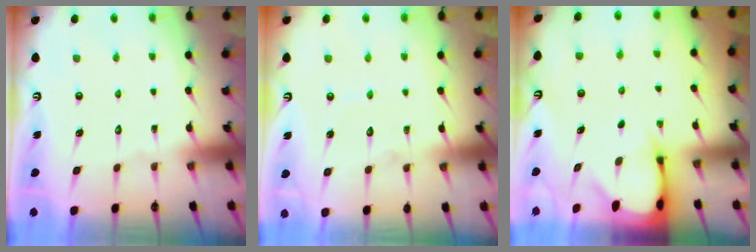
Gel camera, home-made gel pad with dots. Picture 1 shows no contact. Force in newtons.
{"total": 4.0, "press": 4.0, "slide": 0.3}
{"total": 3.1, "press": 3.0, "slide": 0.4}